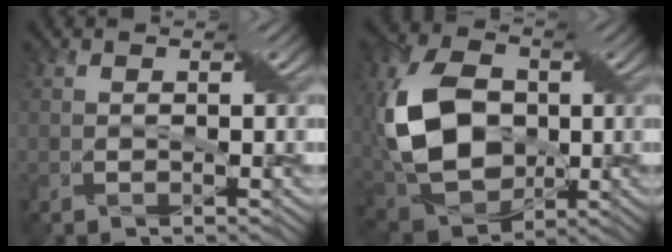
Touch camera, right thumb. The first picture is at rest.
{"total": 13.0, "force": [0.0, 9.0, 9.3], "torque": [-0.234, 0.001, 0.001]}